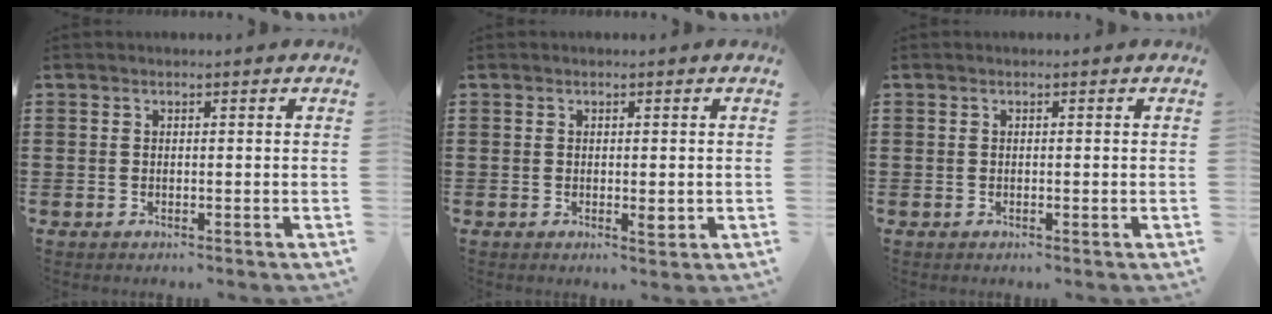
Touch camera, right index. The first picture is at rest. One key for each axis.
{"total": 1.5, "fx": -0.2, "fy": 0.6, "fz": 1.4, "tx": -0.024, "ty": -0.001, "tz": -0.002}
{"total": 0.0}